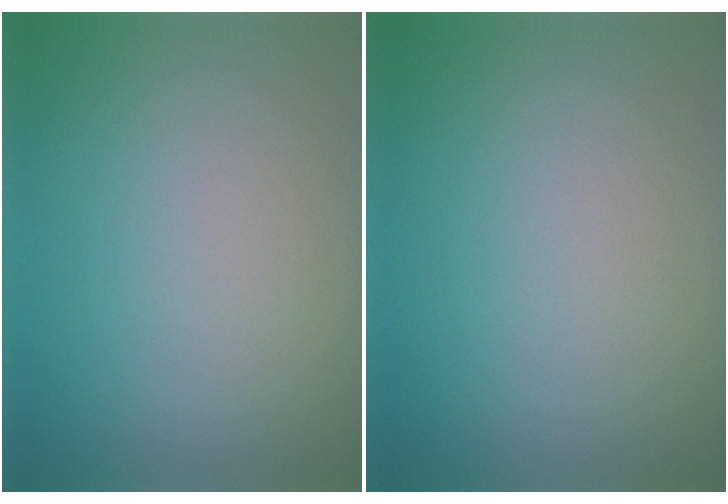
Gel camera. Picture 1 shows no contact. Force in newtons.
{"total": 0.0}